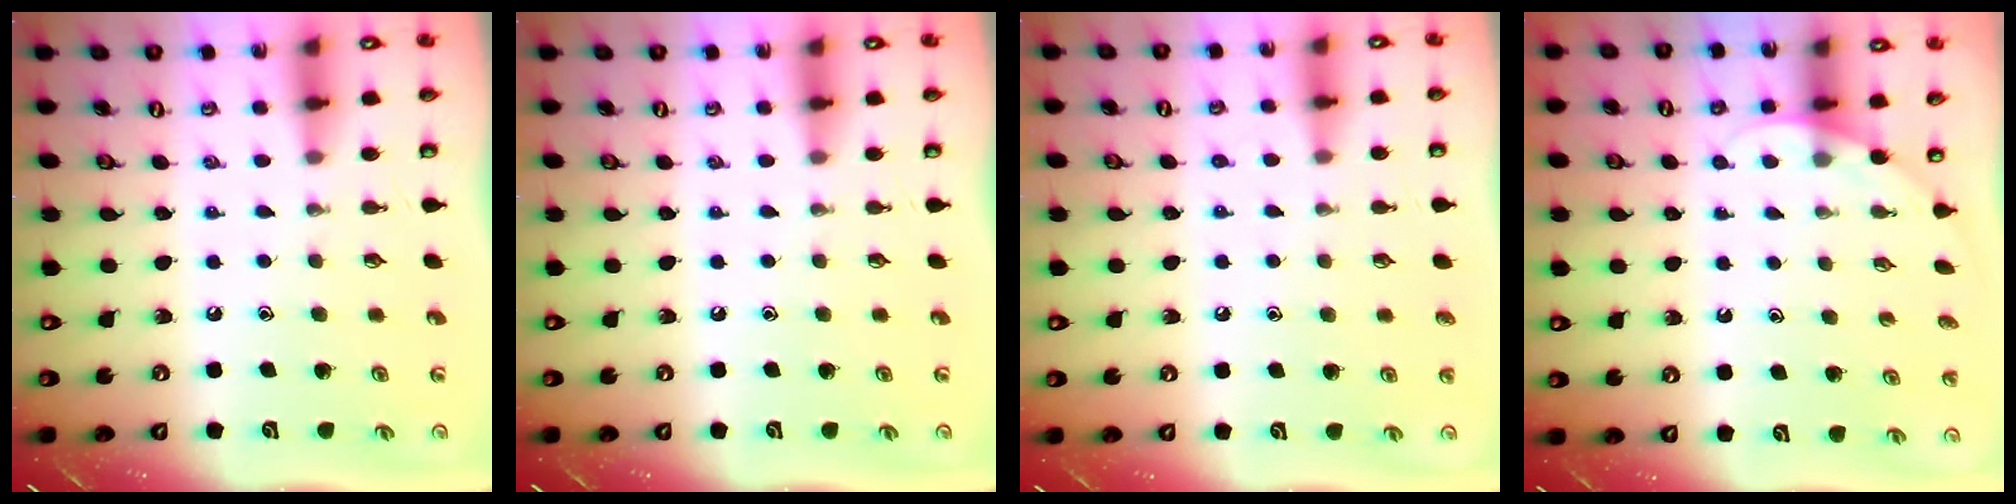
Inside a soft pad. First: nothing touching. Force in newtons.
{"total": 0.0}
{"total": 3.8, "press": 3.8, "slide": 0.4}
{"total": 2.8, "press": 2.8, "slide": 0.1}